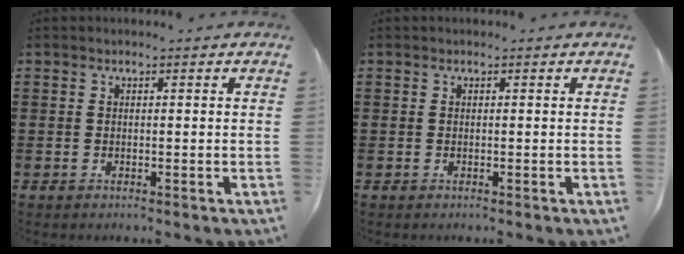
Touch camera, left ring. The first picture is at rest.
{"total": 0.0}